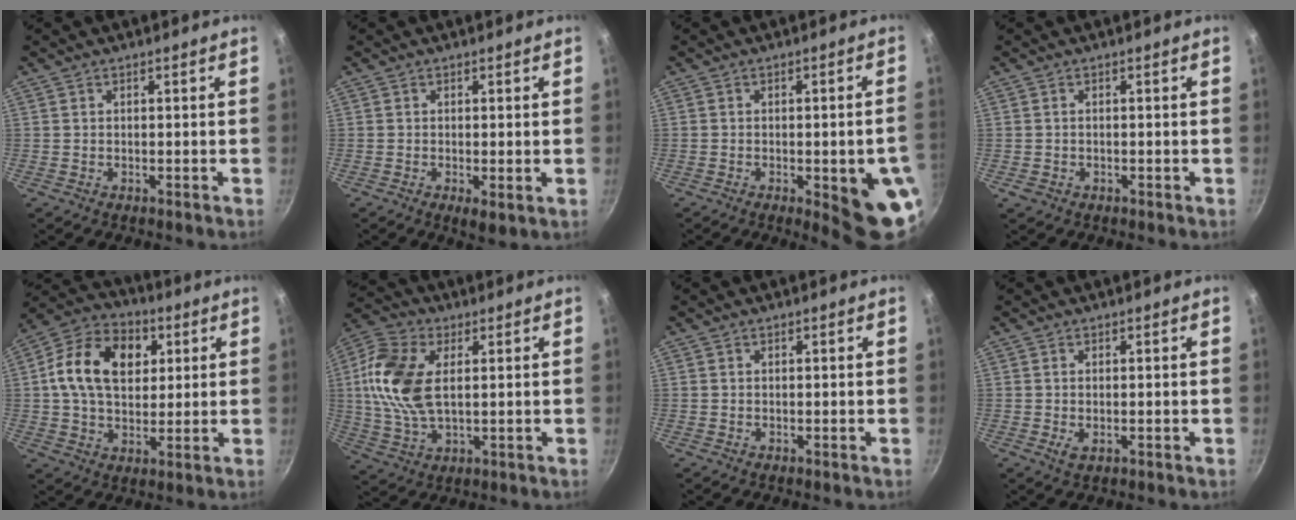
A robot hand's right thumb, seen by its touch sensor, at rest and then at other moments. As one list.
[{"total": 3.0, "force": [-0.4, 1.3, 2.7], "torque": [-0.043, -0.010, -0.005]}, {"total": 11.7, "force": [-3.1, 3.3, 10.8], "torque": [-0.104, 0.010, -0.033]}, {"total": 1.0, "force": [-0.4, 0.8, 0.5], "torque": [-0.009, 0.001, -0.006]}, {"total": 16.6, "force": [3.9, 11.6, 11.1], "torque": [-0.165, 0.013, 0.051]}, {"total": 14.2, "force": [2.2, 8.1, 11.5], "torque": [-0.227, 0.005, 0.037]}, {"total": 0.0}, {"total": 1.8, "force": [-0.2, 0.8, 1.6], "torque": [-0.031, -0.005, -0.002]}]